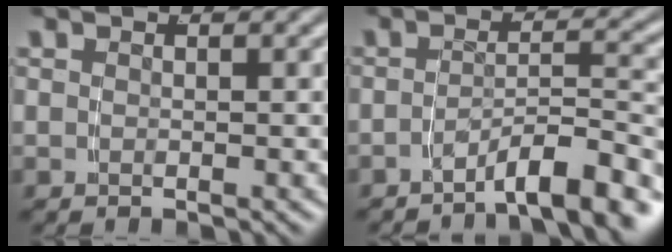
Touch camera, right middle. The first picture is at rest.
{"total": 5.9, "force": [-4.8, 0.8, 3.4], "torque": [-0.031, -0.001, -0.074]}